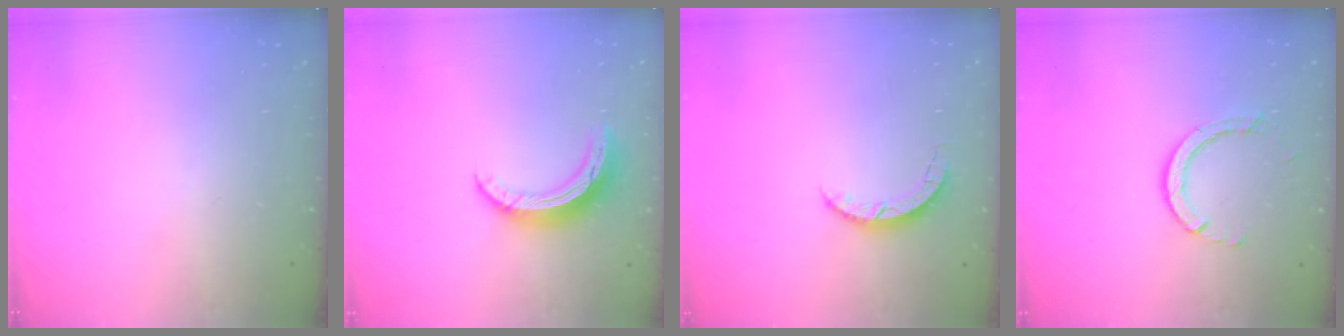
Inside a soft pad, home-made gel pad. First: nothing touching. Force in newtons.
{"total": 10.7, "press": 10.7, "slide": 0.2}
{"total": 3.1, "press": 3.0, "slide": 0.4}
{"total": 3.1, "press": 3.1, "slide": 0.1}